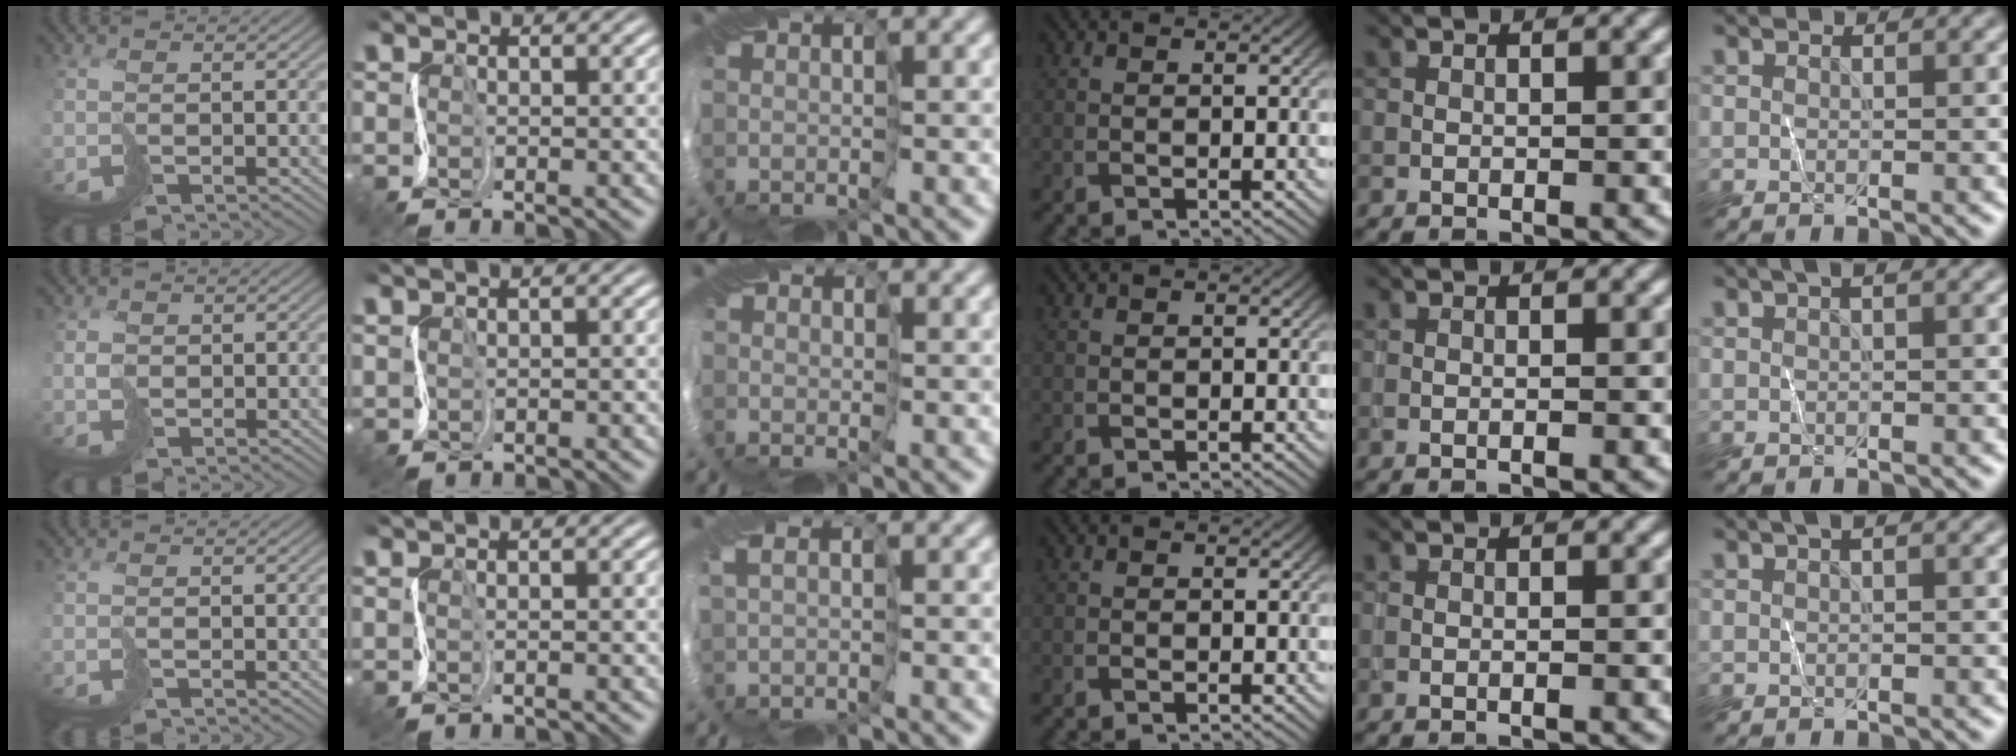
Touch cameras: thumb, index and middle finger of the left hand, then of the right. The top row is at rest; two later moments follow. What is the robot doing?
{"motion": "cut", "object": "bubble wrap"}